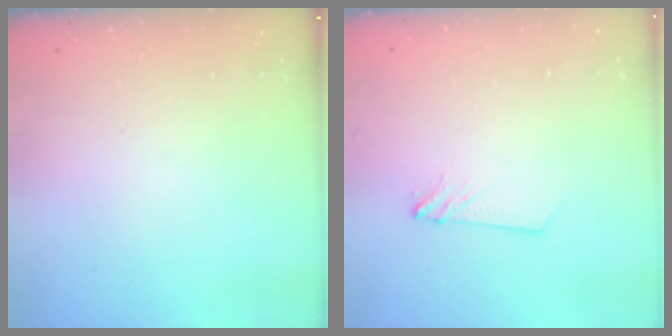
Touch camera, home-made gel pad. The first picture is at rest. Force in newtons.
{"total": 2.8, "press": 2.8, "slide": 0.3}